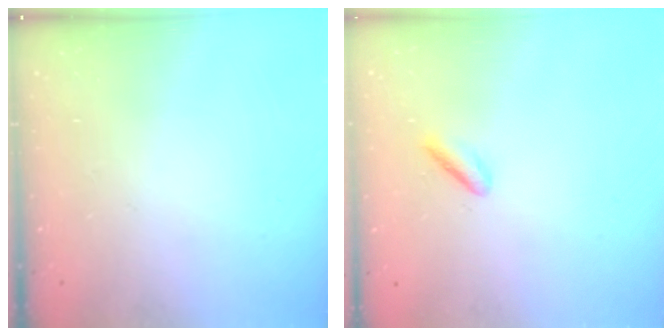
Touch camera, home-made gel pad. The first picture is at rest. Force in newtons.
{"total": 1.7, "press": 1.3, "slide": 1.1}